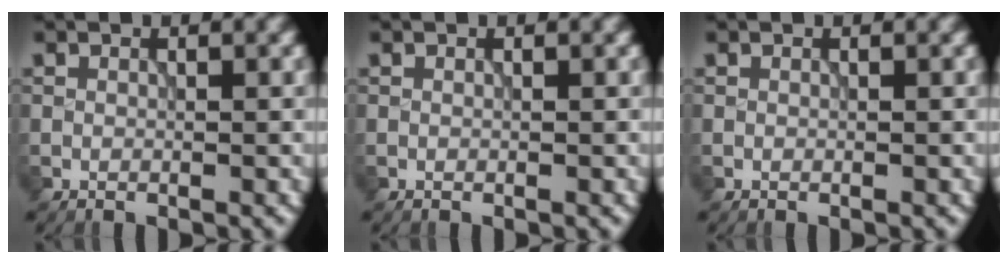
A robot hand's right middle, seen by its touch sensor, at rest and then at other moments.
{"total": 0.0}
{"total": 0.0}